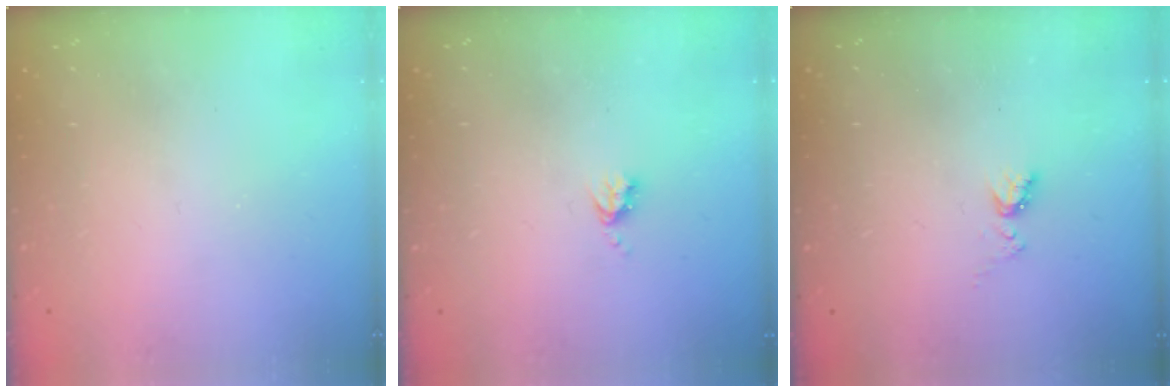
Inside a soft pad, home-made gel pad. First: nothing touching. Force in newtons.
{"total": 3.7, "press": 3.6, "slide": 0.5}
{"total": 4.4, "press": 4.4, "slide": 0.6}